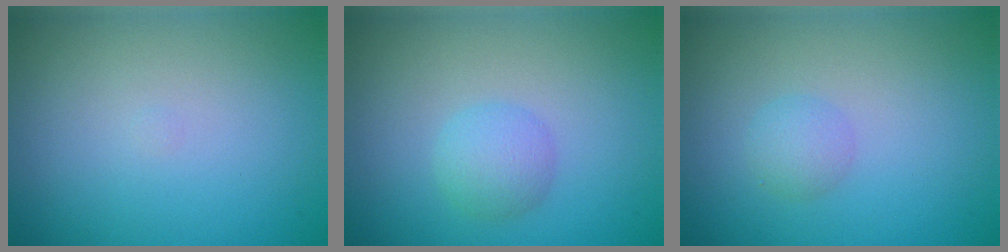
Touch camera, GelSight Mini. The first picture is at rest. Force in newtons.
{"total": 2.1, "press": 2.1, "slide": 0.1}
{"total": 1.5, "press": 1.5, "slide": 0.1}